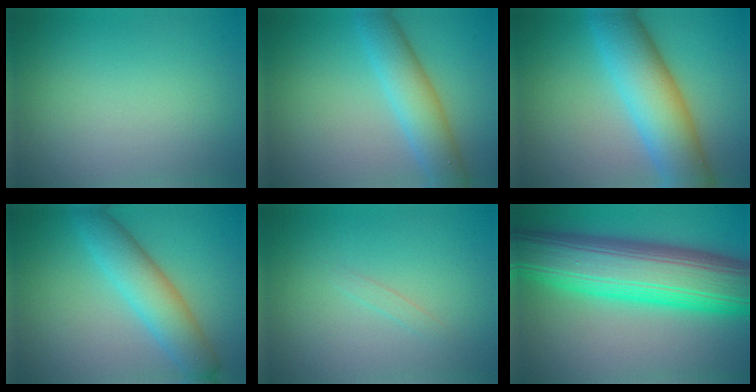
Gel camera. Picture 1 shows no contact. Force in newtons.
{"total": 5.2, "press": 5.2, "slide": 0.2}
{"total": 9.1, "press": 9.1, "slide": 0.4}
{"total": 5.4, "press": 5.4, "slide": 0.2}
{"total": 0.7, "press": 0.7, "slide": 0.0}
{"total": 14.4, "press": 14.4, "slide": 0.1}